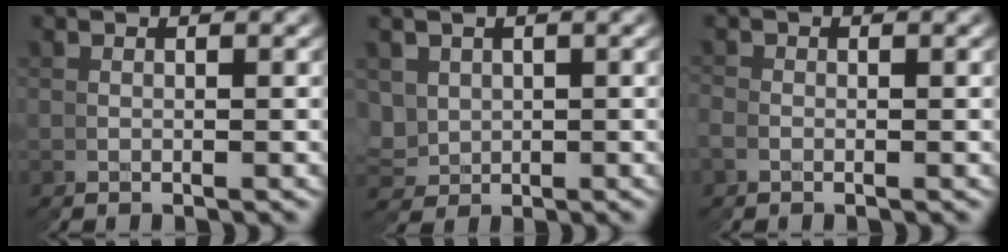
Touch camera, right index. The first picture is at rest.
{"total": 4.2, "force": [-0.2, 4.2, 0.0], "torque": [-0.026, -0.037, 0.017]}
{"total": 1.5, "force": [-0.5, 0.7, -1.1], "torque": [0.015, -0.003, -0.013]}